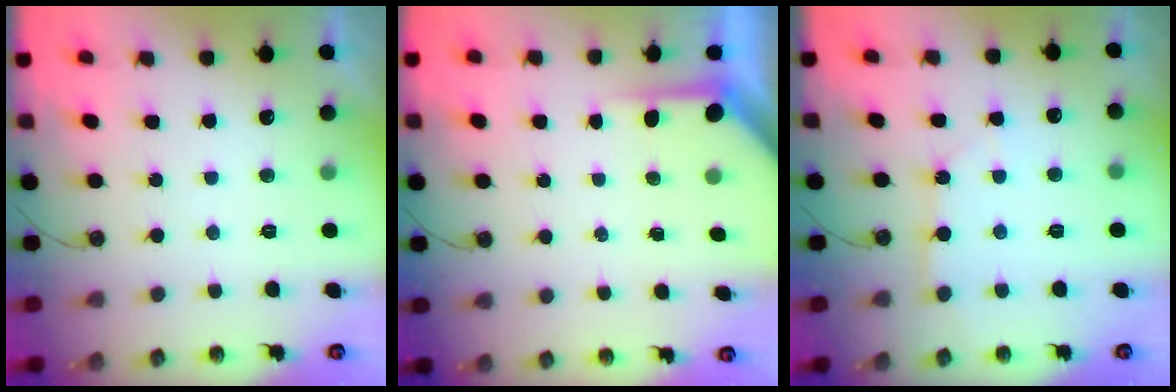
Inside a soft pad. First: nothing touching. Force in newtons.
{"total": 3.6, "press": 3.5, "slide": 0.4}
{"total": 6.0, "press": 5.9, "slide": 0.8}